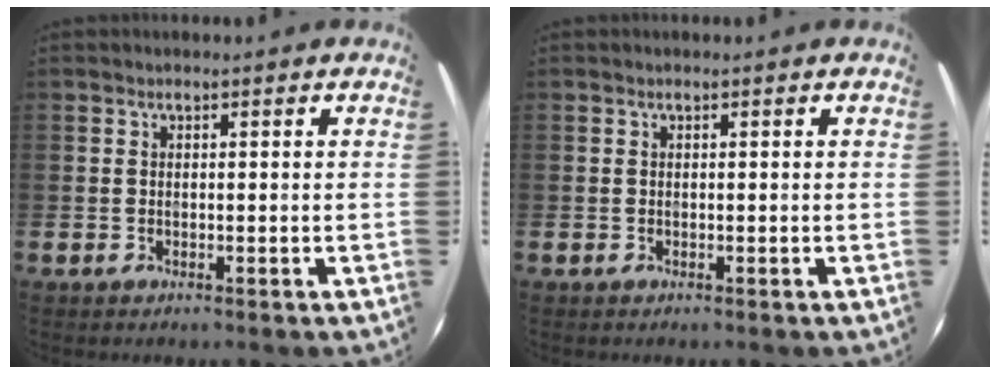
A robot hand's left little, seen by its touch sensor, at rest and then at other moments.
{"total": 0.0}